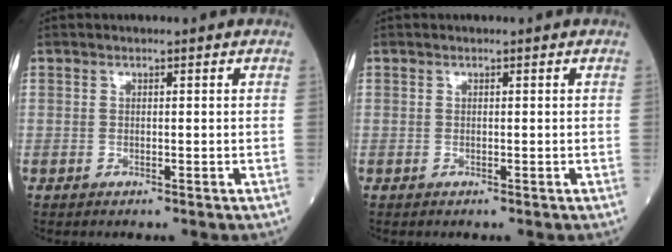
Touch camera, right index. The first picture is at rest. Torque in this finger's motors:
{"motor_torque": [-0.11, 0.08, 0.01, -0.01]}